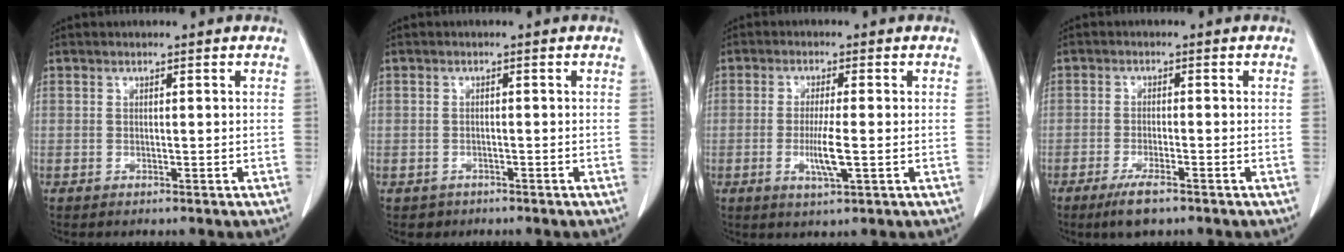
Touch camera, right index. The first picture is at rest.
{"total": 1.8, "force": [-1.1, 1.4, -0.1], "torque": [-0.004, 0.006, -0.017]}
{"total": 4.9, "force": [-1.1, 0.2, 4.8], "torque": [-0.096, -0.011, -0.018]}
{"total": 4.5, "force": [-3.0, 0.6, 3.2], "torque": [-0.068, -0.010, -0.052]}